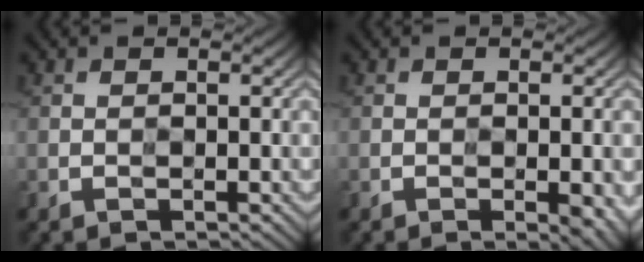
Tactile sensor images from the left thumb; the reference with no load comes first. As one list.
[{"total": 4.9, "force": [-2.1, 2.0, 4.0], "torque": [-0.038, -0.014, -0.014]}]